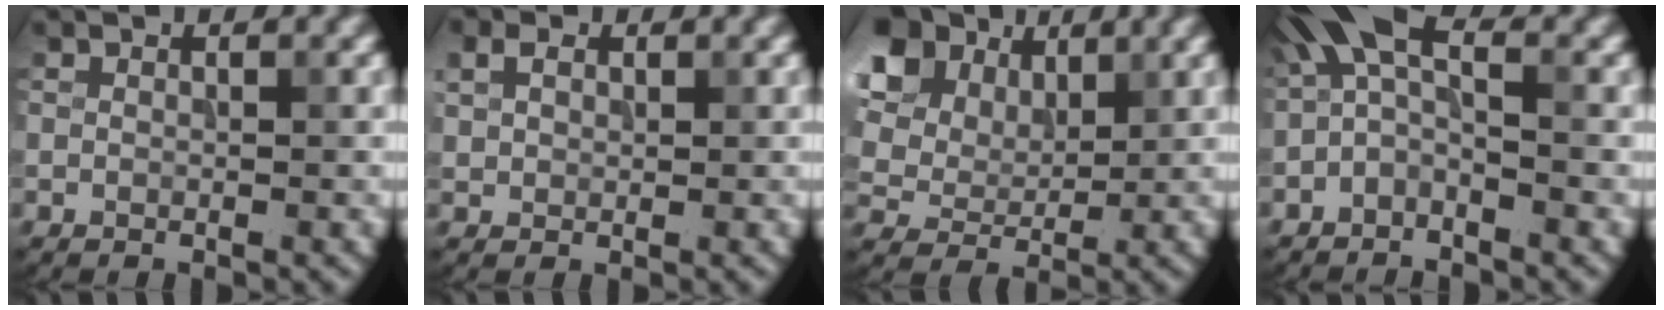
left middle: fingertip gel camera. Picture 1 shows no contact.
{"total": 2.3, "force": [1.0, 1.7, 1.1], "torque": [-0.027, 0.009, 0.014]}
{"total": 14.1, "force": [6.1, 10.0, 7.8], "torque": [-0.181, 0.039, 0.118]}
{"total": 4.3, "force": [-0.4, 1.8, 3.9], "torque": [-0.079, 0.020, -0.025]}